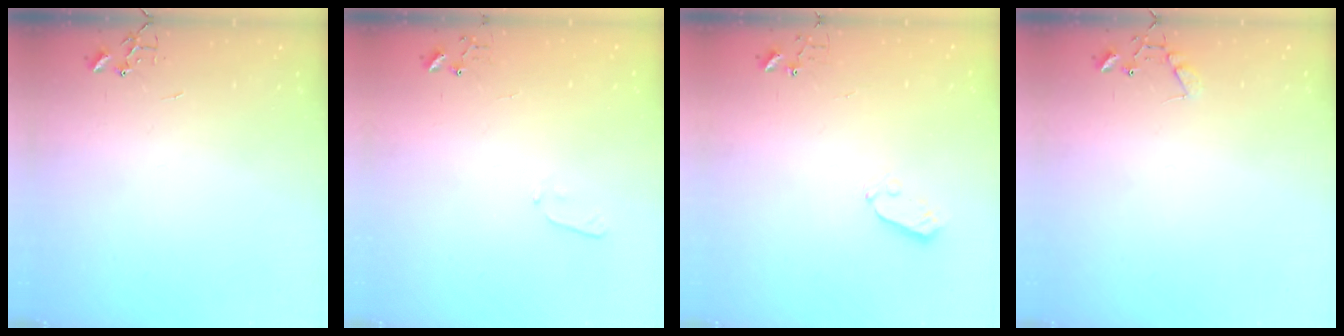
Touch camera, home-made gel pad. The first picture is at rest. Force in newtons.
{"total": 3.9, "press": 3.9, "slide": 0.6}
{"total": 5.0, "press": 5.0, "slide": 0.4}
{"total": 6.8, "press": 6.8, "slide": 0.5}